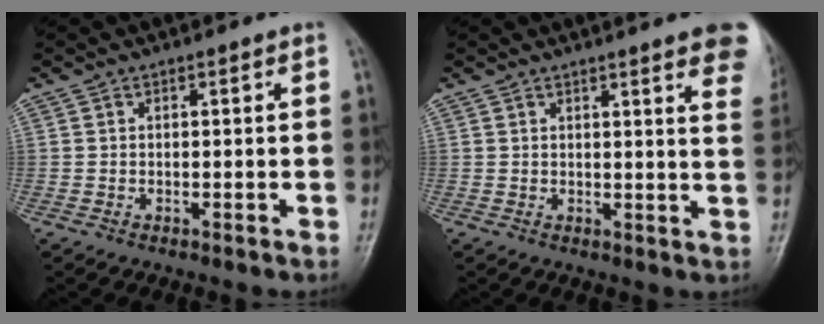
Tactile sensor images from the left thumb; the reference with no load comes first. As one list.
[{"total": 12.0, "force": [8.1, 2.1, 8.7], "torque": [-0.084, -0.026, 0.079]}]